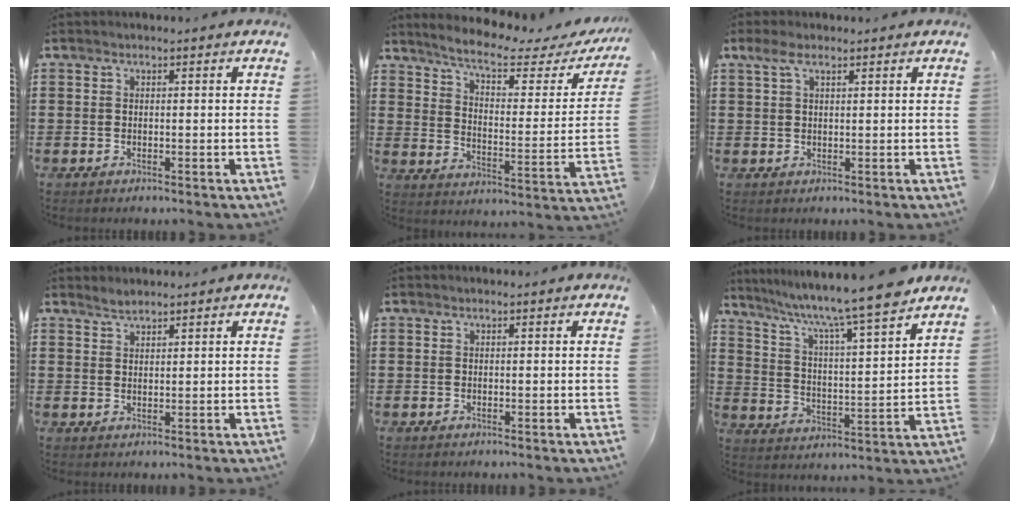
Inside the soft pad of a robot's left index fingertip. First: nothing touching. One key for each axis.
{"total": 6.6, "fx": 5.1, "fy": 0.9, "fz": 4.1, "tx": -0.095, "ty": -0.029, "tz": 0.080}
{"total": 2.8, "fx": 1.4, "fy": 1.2, "fz": 2.0, "tx": -0.046, "ty": 0.007, "tz": 0.025}
{"total": 1.5, "fx": 1.4, "fy": 0.3, "fz": 0.4, "tx": -0.012, "ty": 0.001, "tz": 0.027}
{"total": 0.0}
{"total": 8.6, "fx": 7.3, "fy": -0.3, "fz": 4.5, "tx": -0.108, "ty": -0.057, "tz": 0.115}